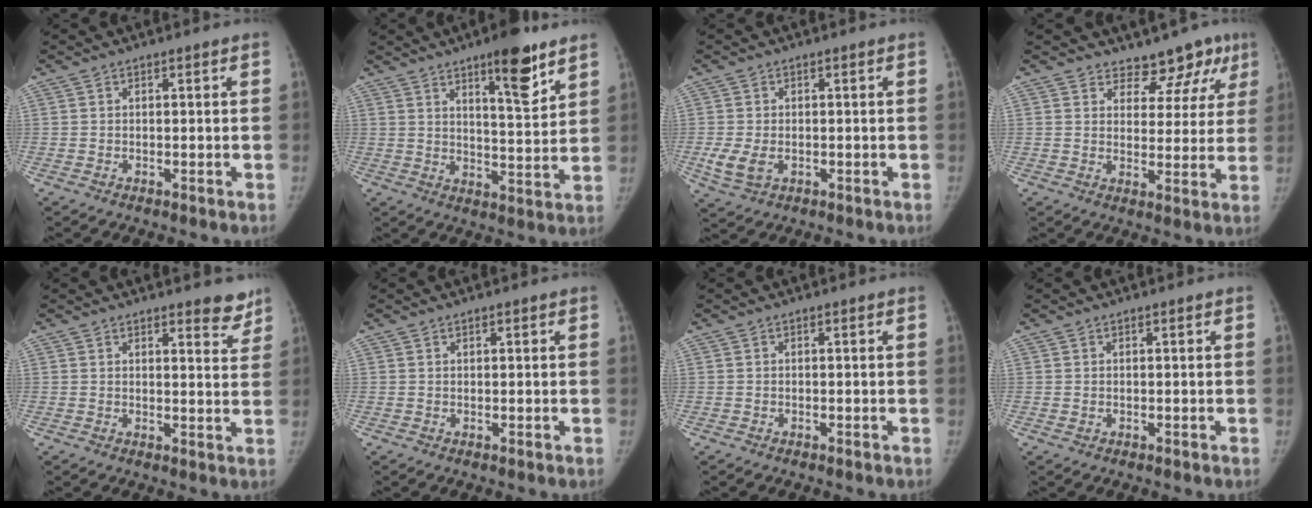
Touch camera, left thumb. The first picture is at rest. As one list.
[{"total": 11.3, "force": [7.2, 2.8, 8.3], "torque": [-0.102, -0.046, 0.106]}, {"total": 4.7, "force": [-0.9, 3.1, 3.4], "torque": [-0.081, -0.010, -0.011]}, {"total": 9.4, "force": [7.3, 5.3, 2.6], "torque": [0.017, -0.040, 0.082]}, {"total": 5.0, "force": [4.0, 1.7, 2.4], "torque": [-0.003, -0.027, 0.047]}, {"total": 0.7, "force": [0.5, 0.3, 0.4], "torque": [-0.004, -0.002, 0.007]}, {"total": 0.0}, {"total": 0.5, "force": [0.3, 0.3, 0.3], "torque": [-0.005, 0.000, 0.007]}]